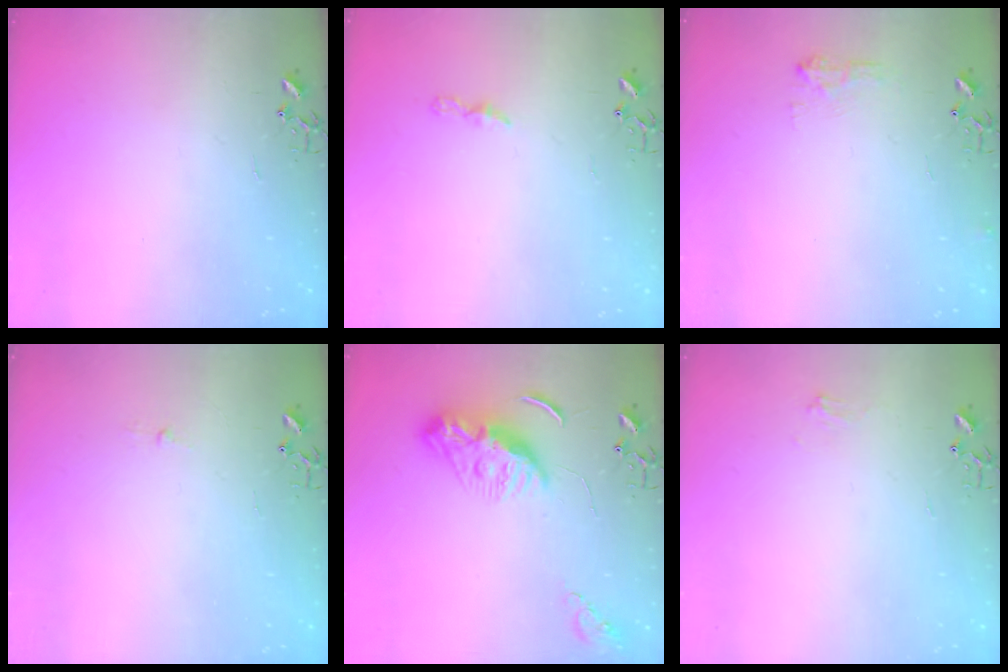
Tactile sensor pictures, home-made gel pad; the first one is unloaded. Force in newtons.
{"total": 3.7, "press": 3.7, "slide": 0.4}
{"total": 7.4, "press": 7.4, "slide": 0.5}
{"total": 2.6, "press": 2.5, "slide": 0.4}
{"total": 9.9, "press": 9.8, "slide": 1.1}
{"total": 6.1, "press": 6.1, "slide": 0.7}